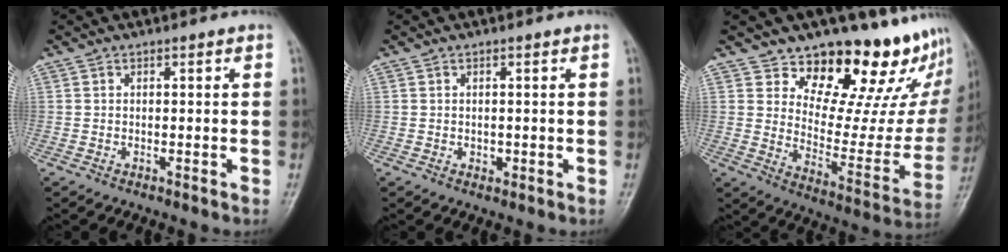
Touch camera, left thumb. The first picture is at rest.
{"total": 0.9, "force": [0.0, 0.7, 0.5], "torque": [-0.005, 0.000, 0.002]}
{"total": 22.4, "force": [17.7, 9.5, 9.8], "torque": [-0.080, -0.133, 0.235]}